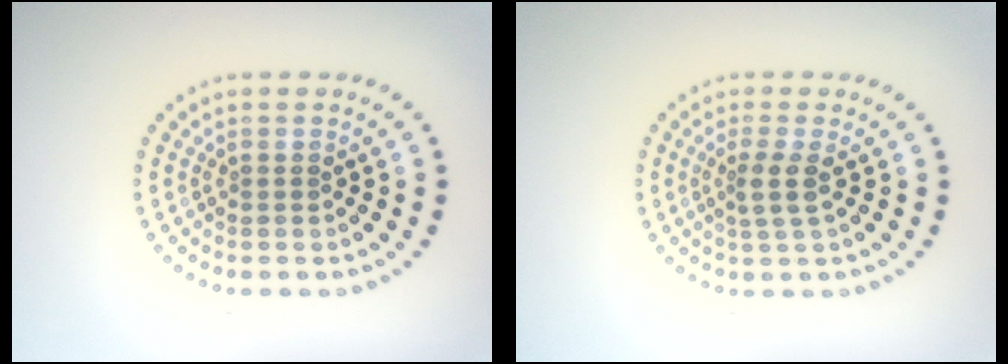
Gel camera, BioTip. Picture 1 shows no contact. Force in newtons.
{"total": 1.8, "press": 1.5, "slide": 1.1}